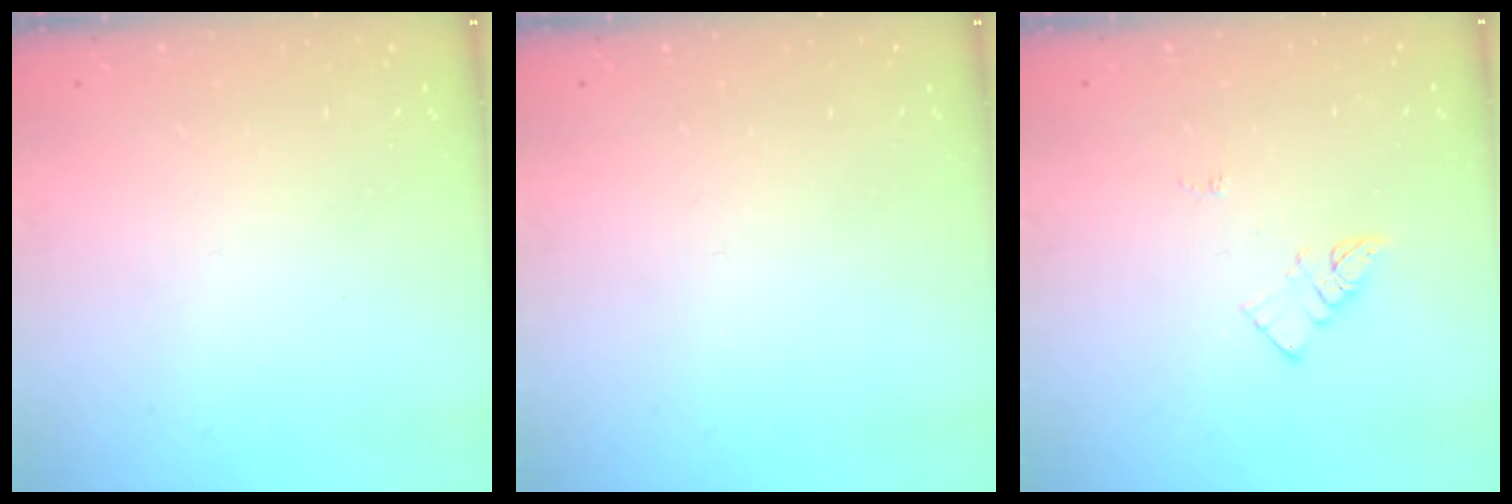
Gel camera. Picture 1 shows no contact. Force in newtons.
{"total": 0.0}
{"total": 3.9, "press": 3.9, "slide": 0.3}